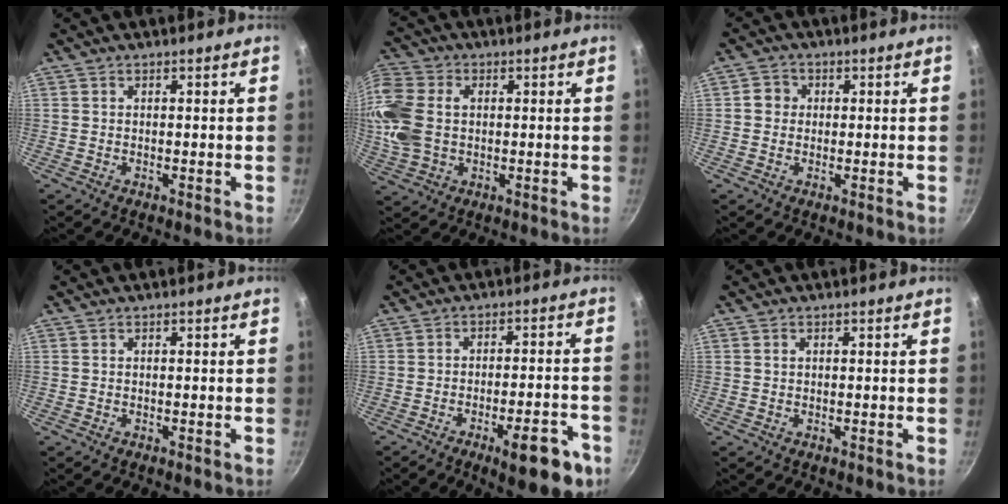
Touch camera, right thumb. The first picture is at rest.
{"total": 16.1, "force": [1.3, 11.7, 11.0], "torque": [-0.291, 0.014, 0.027]}
{"total": 3.2, "force": [0.2, 3.0, 1.1], "torque": [-0.001, 0.007, -0.002]}
{"total": 0.0}
{"total": 11.4, "force": [-6.1, 3.5, 9.0], "torque": [-0.110, 0.031, -0.081]}
{"total": 0.6, "force": [0.2, 0.4, 0.4], "torque": [-0.007, 0.000, 0.005]}